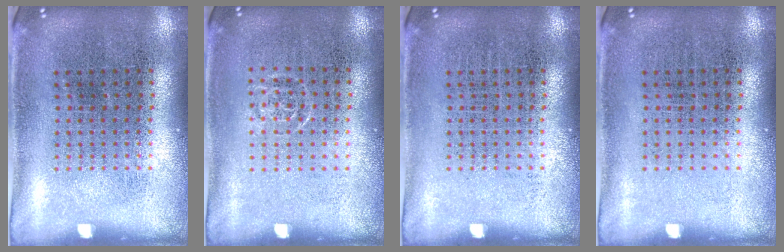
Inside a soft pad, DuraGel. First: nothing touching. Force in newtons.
{"total": 0.5, "press": 0.5, "slide": 0.2}
{"total": 0.0}
{"total": 0.0}